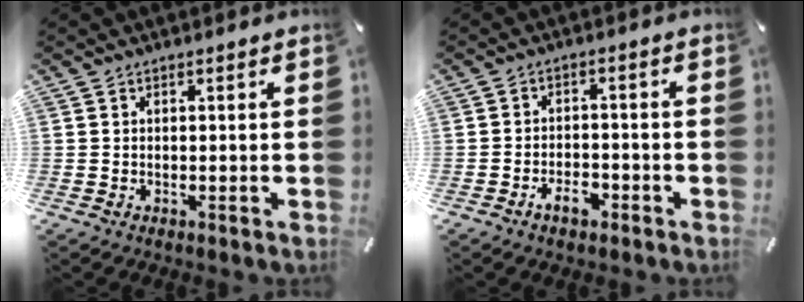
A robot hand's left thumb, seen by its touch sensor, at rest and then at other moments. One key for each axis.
{"total": 4.7, "fx": -3.0, "fy": 2.5, "fz": 2.7, "tx": -0.047, "ty": 0.013, "tz": -0.054}